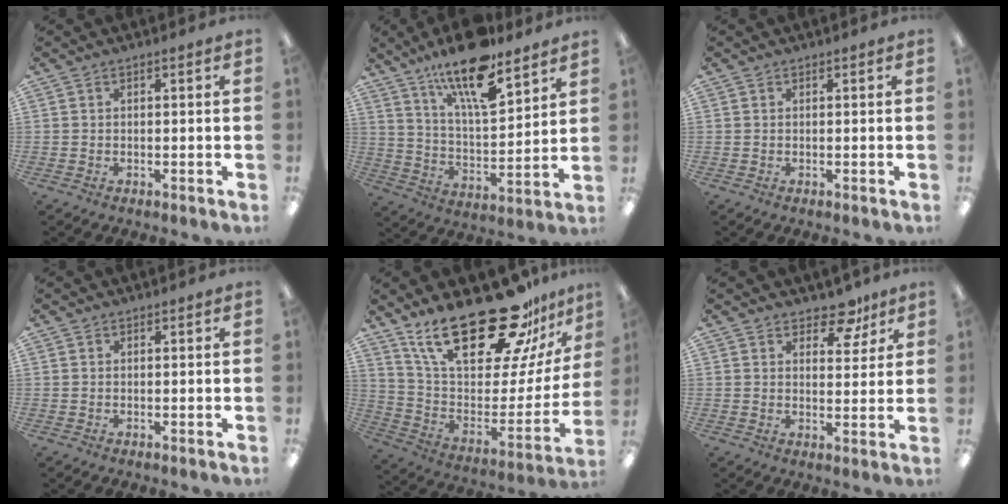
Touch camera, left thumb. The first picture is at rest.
{"total": 17.6, "force": [12.8, 5.2, 11.0], "torque": [-0.185, -0.076, 0.212]}
{"total": 0.0}
{"total": 0.0}
{"total": 28.6, "force": [19.9, 9.7, 18.1], "torque": [-0.303, -0.135, 0.344]}
{"total": 7.4, "force": [5.5, 4.0, 3.1], "torque": [-0.031, -0.029, 0.093]}